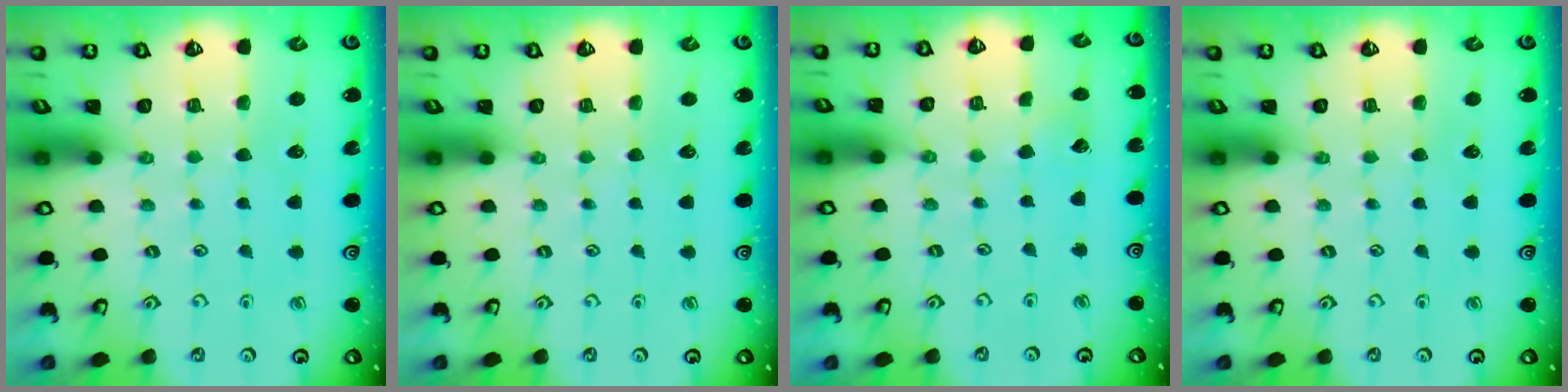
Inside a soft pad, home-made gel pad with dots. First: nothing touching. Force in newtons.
{"total": 0.0}
{"total": 2.9, "press": 2.9, "slide": 0.3}
{"total": 0.0}